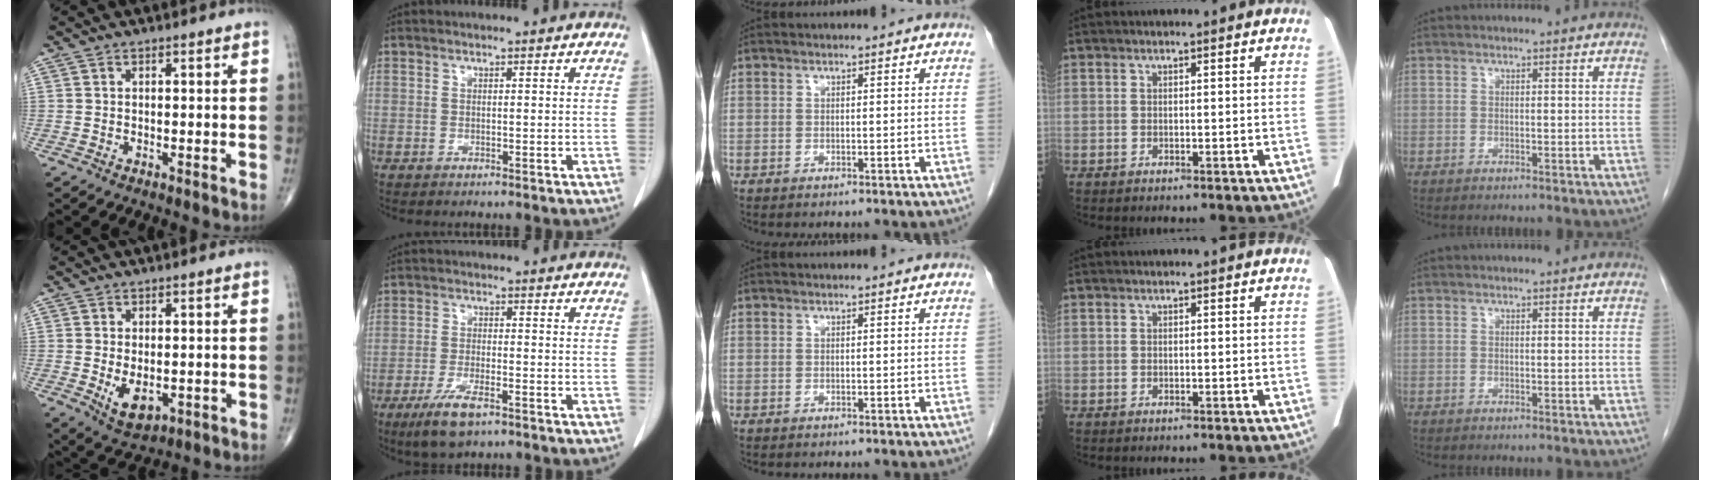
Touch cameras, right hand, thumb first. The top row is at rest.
{"thumb": {"total": 5.8, "force": [-1.0, 3.5, 4.5], "torque": [-0.067, -0.013, -0.004]}, "index": {"total": 6.5, "force": [-4.1, 1.5, 4.8], "torque": [-0.099, -0.013, -0.068]}}